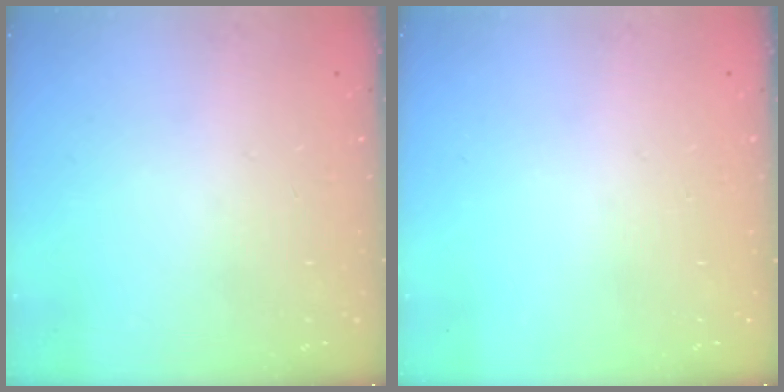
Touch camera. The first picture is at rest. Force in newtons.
{"total": 0.0}